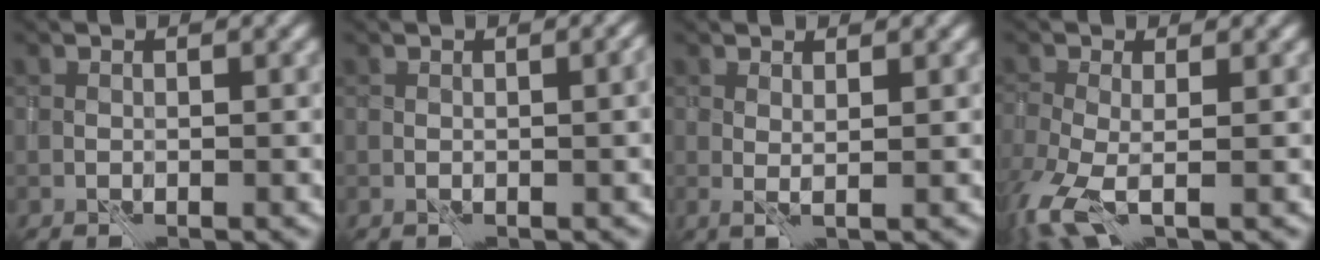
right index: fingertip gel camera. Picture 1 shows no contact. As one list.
[{"total": 2.9, "force": [-0.1, 1.2, 2.6], "torque": [-0.012, 0.002, 0.010]}, {"total": 1.4, "force": [1.3, -0.2, 0.5], "torque": [-0.008, -0.001, 0.019]}, {"total": 4.2, "force": [-2.2, 1.7, 3.2], "torque": [-0.086, -0.017, -0.053]}]